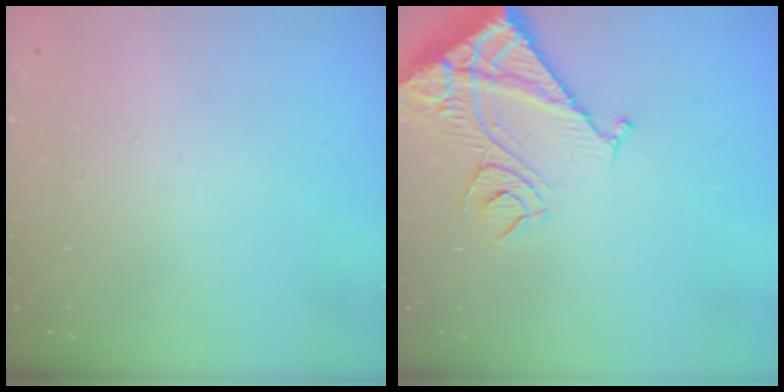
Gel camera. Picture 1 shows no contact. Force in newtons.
{"total": 13.7, "press": 13.6, "slide": 1.6}